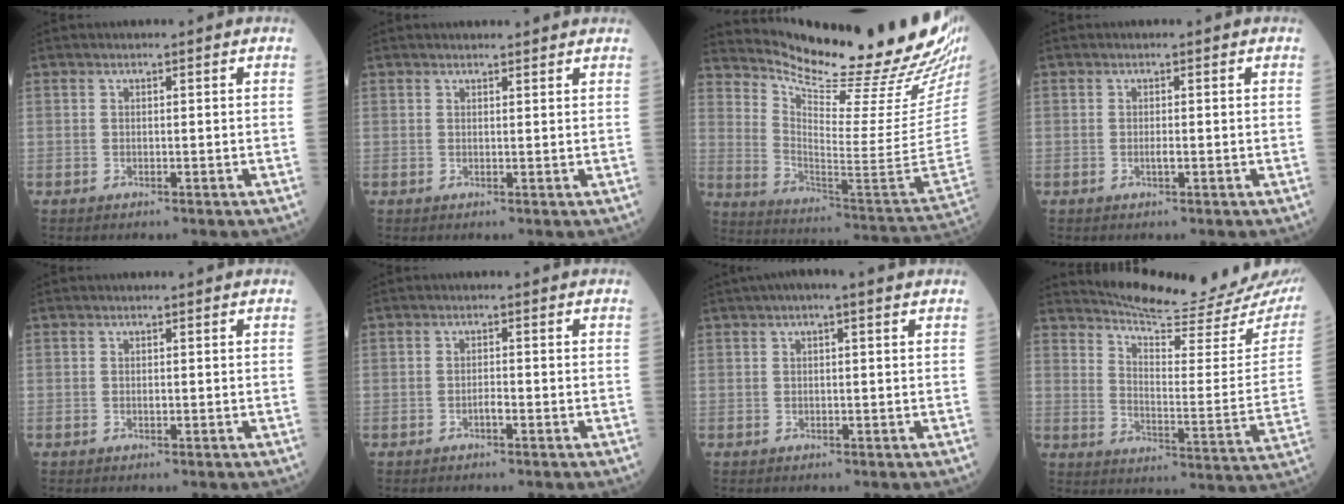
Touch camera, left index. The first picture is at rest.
{"total": 4.7, "force": [4.5, 0.6, 1.2], "torque": [-0.015, 0.017, 0.048]}
{"total": 26.3, "force": [23.6, -0.6, 11.6], "torque": [-0.197, -0.129, 0.332]}
{"total": 0.7, "force": [0.0, 0.1, 0.7], "torque": [-0.015, -0.001, -0.001]}
{"total": 0.6, "force": [0.3, 0.2, 0.4], "torque": [-0.012, 0.003, 0.003]}
{"total": 0.9, "force": [-0.5, 0.2, 0.7], "torque": [-0.013, 0.002, -0.011]}
{"total": 5.0, "force": [3.5, 0.4, 3.6], "torque": [-0.058, 0.031, 0.048]}
{"total": 21.1, "force": [19.8, 0.6, 7.3], "torque": [-0.114, -0.091, 0.254]}